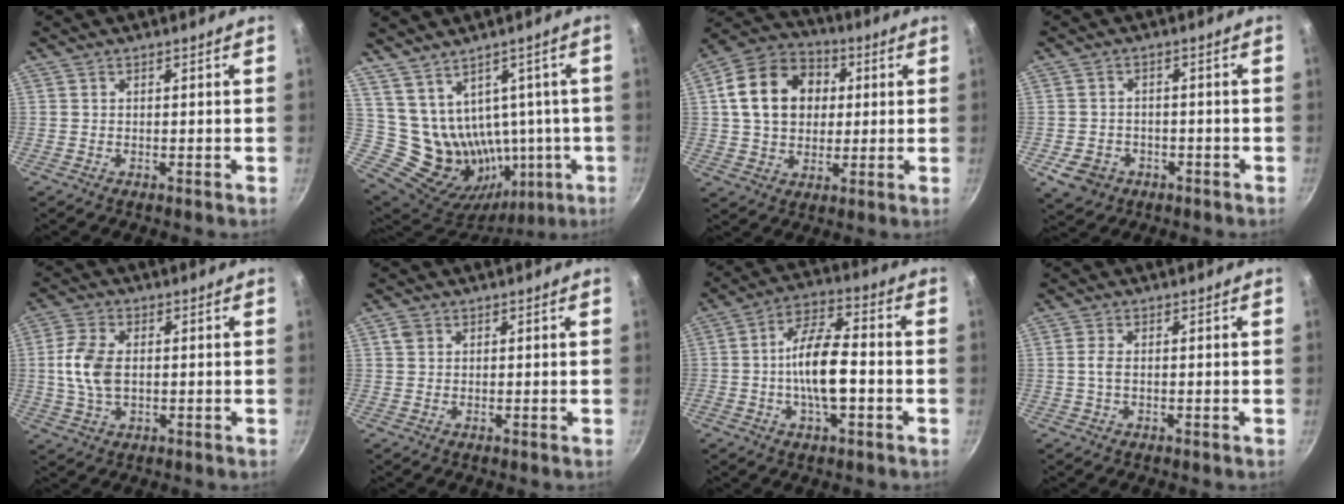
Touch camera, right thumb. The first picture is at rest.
{"total": 16.6, "force": [3.2, 12.6, 10.4], "torque": [-0.140, -0.015, 0.092]}
{"total": 16.3, "force": [2.9, 12.7, 9.8], "torque": [-0.147, 0.023, 0.040]}
{"total": 6.1, "force": [-2.5, 4.9, 2.7], "torque": [-0.040, 0.021, -0.028]}
{"total": 8.4, "force": [0.3, 5.2, 6.6], "torque": [-0.133, 0.009, 0.004]}
{"total": 1.8, "force": [0.7, 1.5, 0.8], "torque": [-0.010, 0.003, 0.012]}
{"total": 12.3, "force": [-2.2, 5.0, 11.0], "torque": [-0.186, 0.033, -0.048]}
{"total": 2.1, "force": [0.0, 1.1, 1.8], "torque": [-0.039, 0.002, -0.003]}